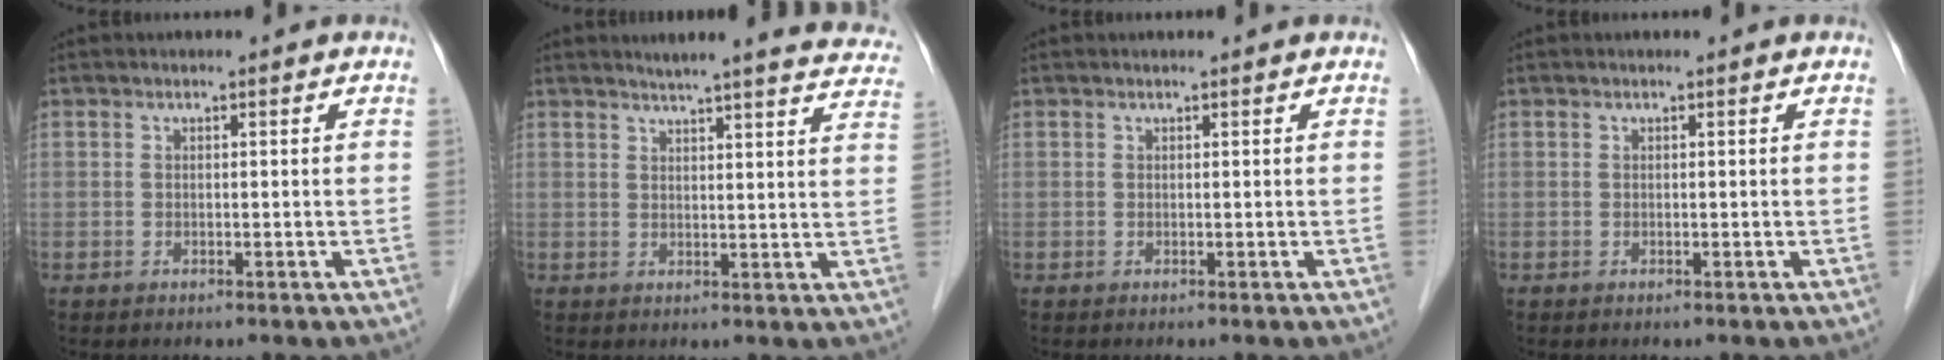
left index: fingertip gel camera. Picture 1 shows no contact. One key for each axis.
{"total": 18.9, "fx": 17.4, "fy": 1.8, "fz": 7.2, "tx": -0.089, "ty": -0.035, "tz": 0.193}
{"total": 0.6, "fx": 0.5, "fy": 0.0, "fz": 0.2, "tx": -0.003, "ty": 0.006, "tz": 0.008}
{"total": 0.0}